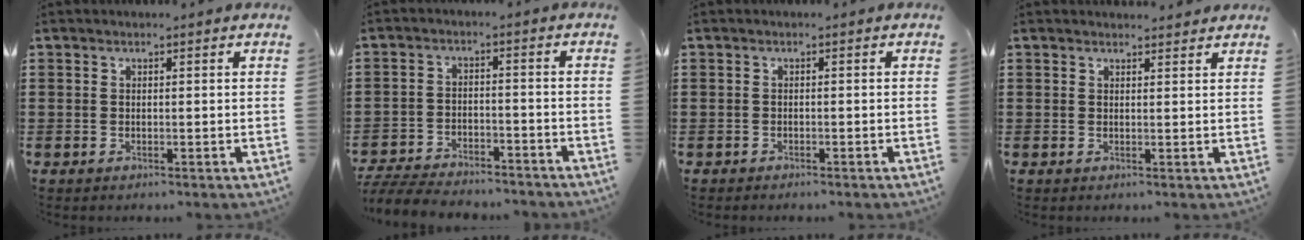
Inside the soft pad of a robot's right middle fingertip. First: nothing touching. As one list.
[{"total": 5.8, "force": [-5.6, 0.8, 1.2], "torque": [-0.026, 0.007, -0.112]}, {"total": 0.6, "force": [-0.6, 0.2, 0.0], "torque": [-0.002, 0.000, -0.013]}, {"total": 1.2, "force": [1.2, 0.2, 0.1], "torque": [0.003, -0.003, 0.021]}]